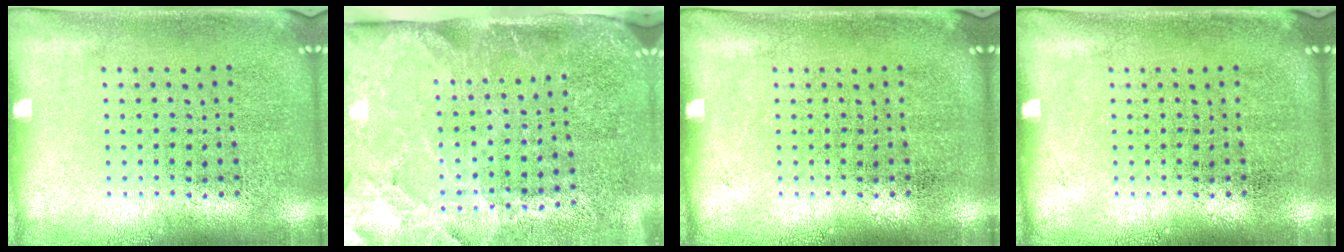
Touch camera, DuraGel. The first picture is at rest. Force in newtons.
{"total": 3.9, "press": 3.3, "slide": 2.2}
{"total": 0.0}
{"total": 0.0}